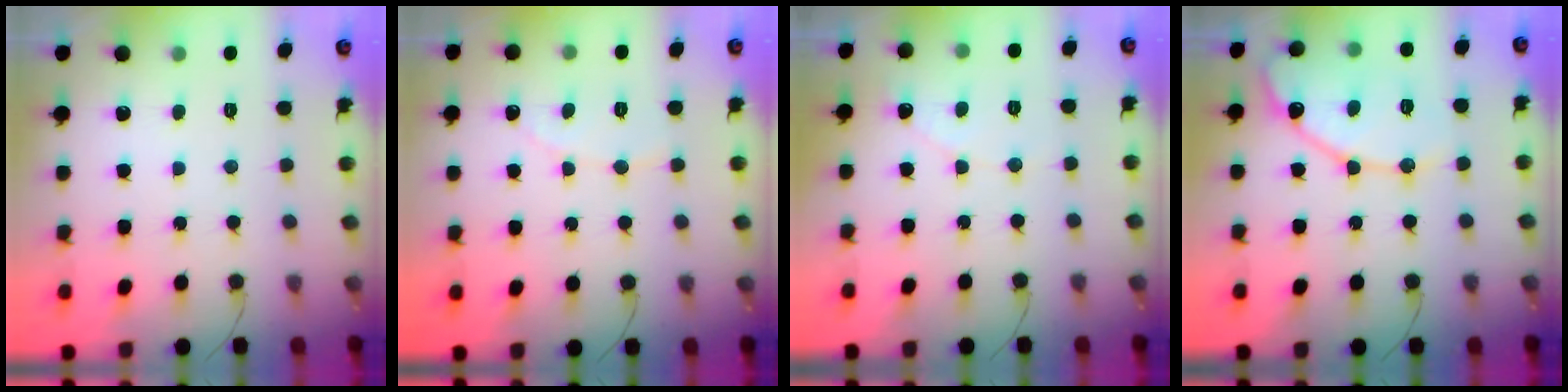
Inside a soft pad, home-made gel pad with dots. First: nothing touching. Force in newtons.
{"total": 3.3, "press": 3.3, "slide": 0.2}
{"total": 2.3, "press": 2.3, "slide": 0.2}
{"total": 13.7, "press": 13.7, "slide": 1.1}